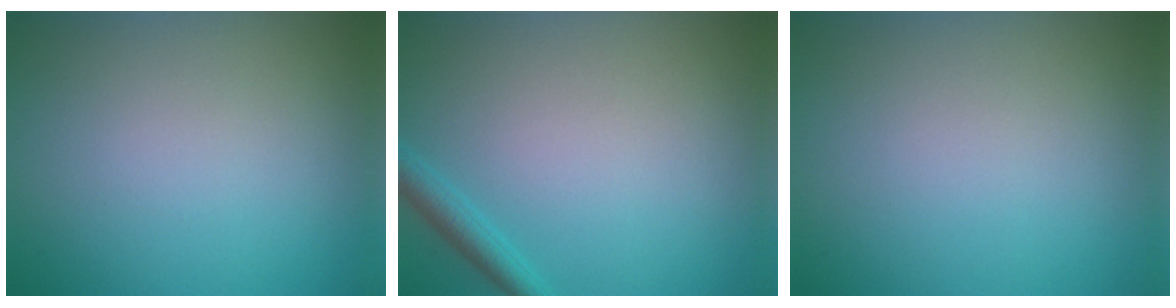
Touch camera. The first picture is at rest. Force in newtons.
{"total": 1.9, "press": 1.9, "slide": 0.1}
{"total": 0.0}